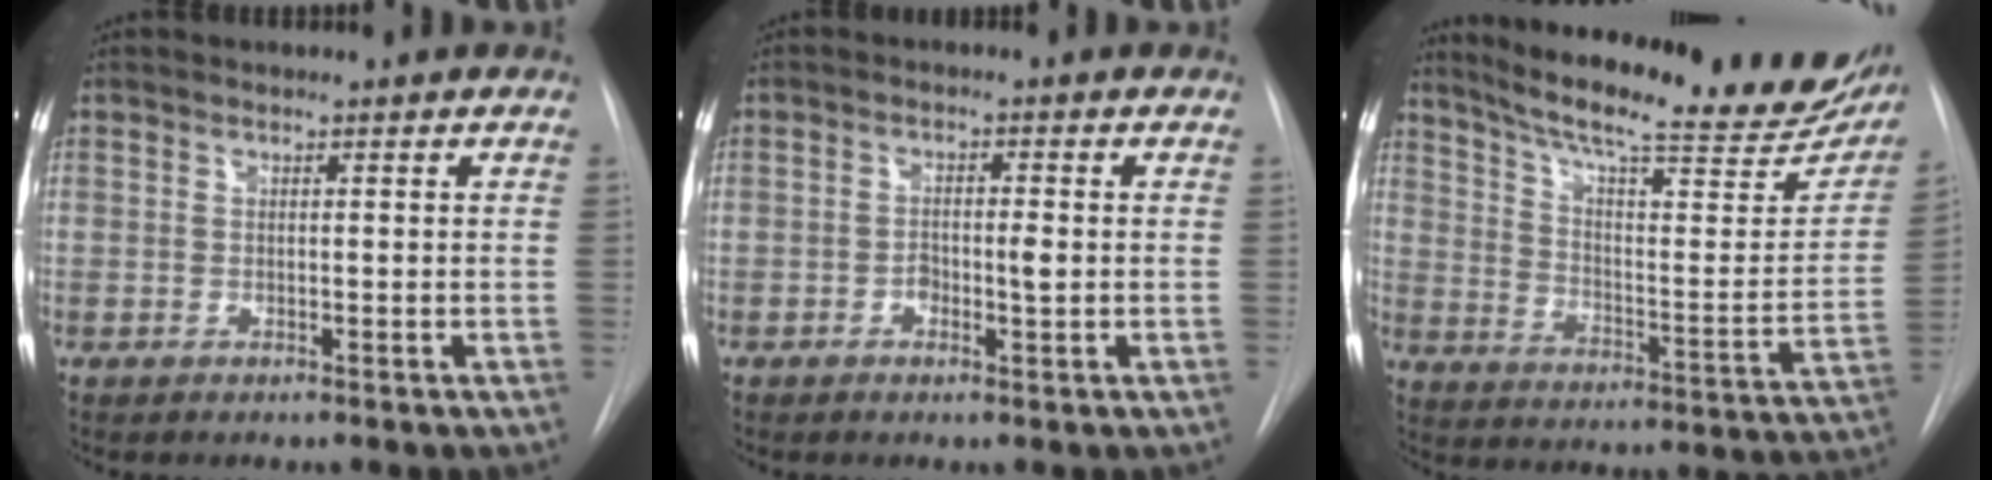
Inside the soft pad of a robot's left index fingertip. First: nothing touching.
{"total": 2.6, "force": [-1.0, 0.8, 2.3], "torque": [-0.038, -0.002, -0.016]}
{"total": 28.0, "force": [23.0, 5.3, 15.1], "torque": [-0.226, -0.044, 0.298]}